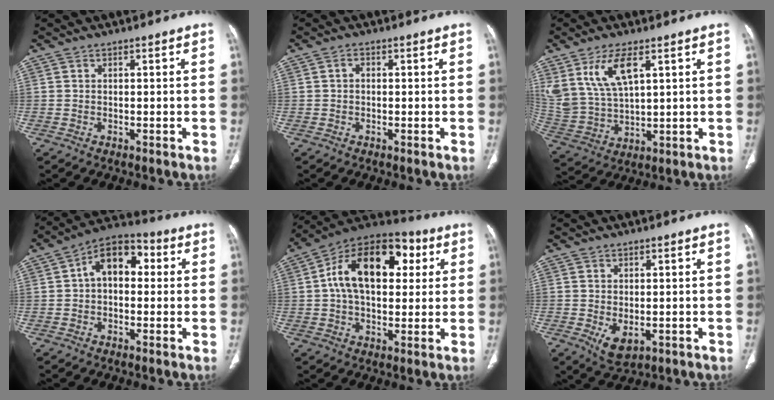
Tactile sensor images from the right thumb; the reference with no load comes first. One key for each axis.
{"total": 1.2, "fx": 0.0, "fy": 1.0, "fz": 0.8, "tx": -0.009, "ty": 0.005, "tz": -0.004}
{"total": 12.0, "fx": 5.9, "fy": 5.3, "fz": 8.9, "tx": -0.184, "ty": -0.021, "tz": 0.134}
{"total": 10.5, "fx": 1.6, "fy": 6.8, "fz": 7.9, "tx": -0.099, "ty": 0.034, "tz": 0.014}
{"total": 19.9, "fx": 4.5, "fy": 12.1, "fz": 15.2, "tx": -0.217, "ty": 0.021, "tz": 0.059}
{"total": 4.6, "fx": -1.0, "fy": 2.7, "fz": 3.6, "tx": -0.063, "ty": -0.009, "tz": -0.005}